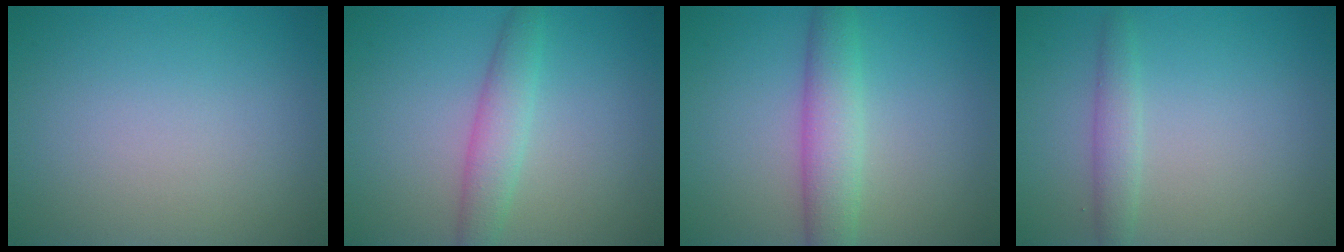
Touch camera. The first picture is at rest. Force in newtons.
{"total": 2.9, "press": 2.9, "slide": 0.2}
{"total": 4.1, "press": 4.1, "slide": 0.1}
{"total": 1.9, "press": 1.8, "slide": 0.1}